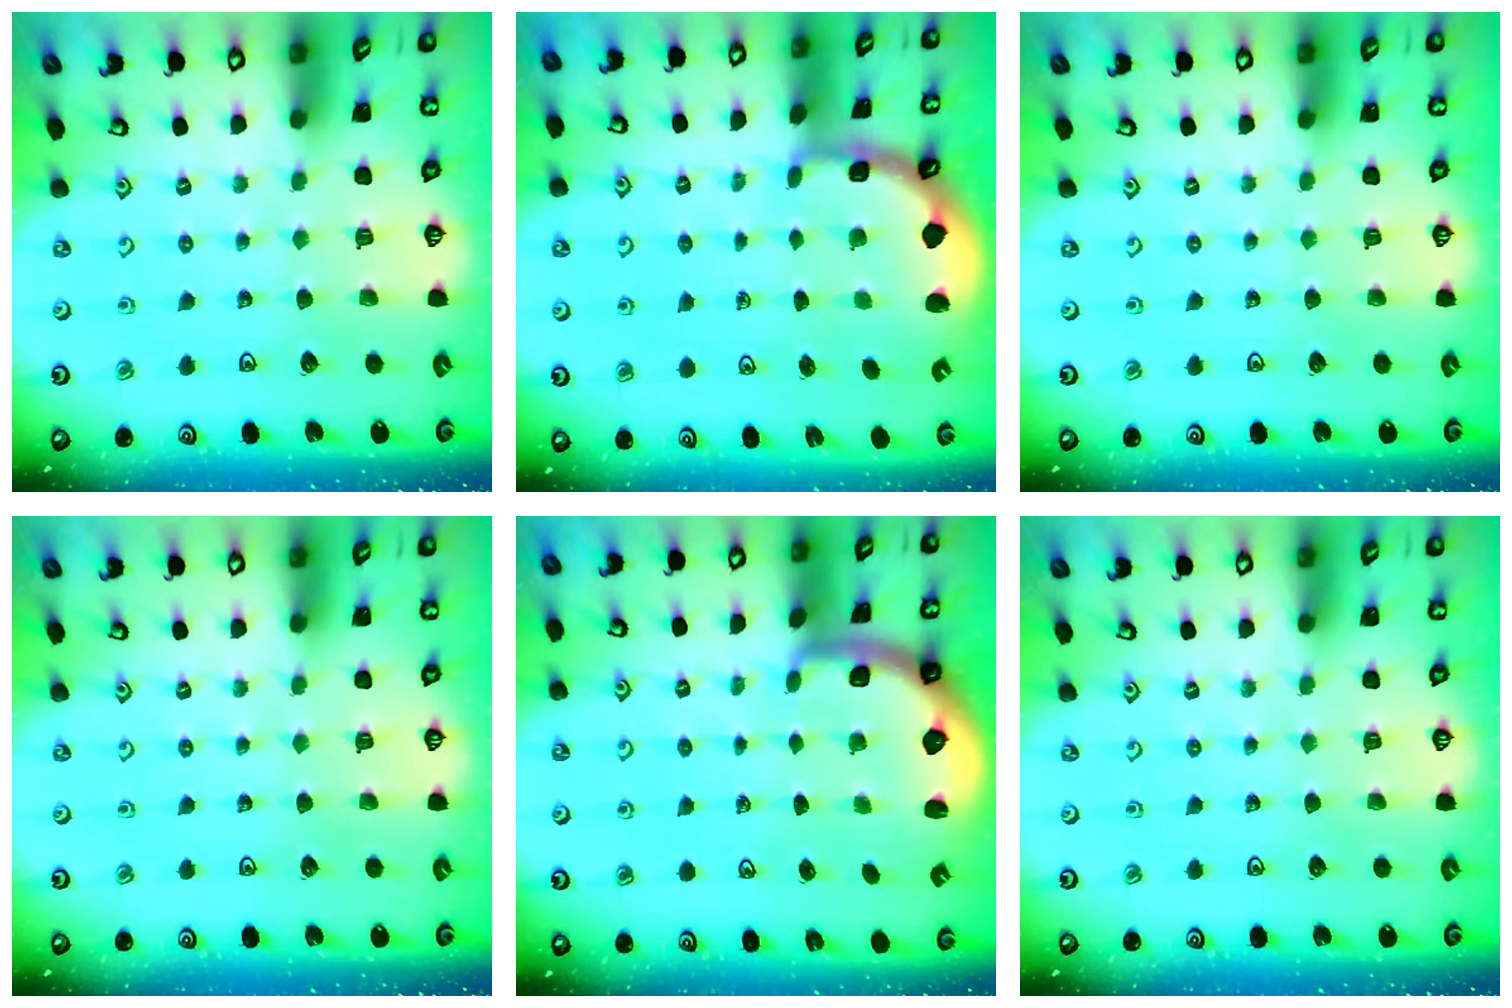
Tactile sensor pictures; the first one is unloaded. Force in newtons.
{"total": 1.9, "press": 1.8, "slide": 0.6}
{"total": 0.0}
{"total": 0.0}
{"total": 1.7, "press": 1.6, "slide": 0.4}
{"total": 0.0}